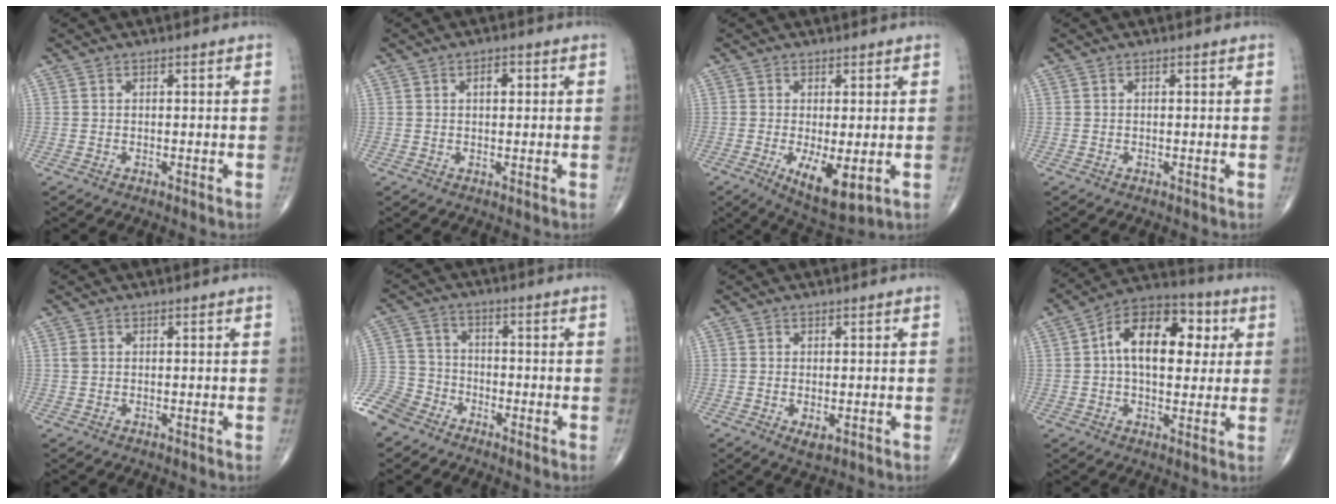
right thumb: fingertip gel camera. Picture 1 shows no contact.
{"total": 2.5, "force": [0.7, 1.4, 1.9], "torque": [-0.024, 0.003, 0.009]}
{"total": 8.0, "force": [-1.8, 3.0, 7.2], "torque": [-0.116, -0.024, -0.021]}
{"total": 0.0}
{"total": 0.9, "force": [0.2, 0.7, 0.5], "torque": [-0.011, 0.003, 0.005]}
{"total": 9.0, "force": [-6.6, 5.7, 2.0], "torque": [-0.040, 0.031, -0.140]}
{"total": 2.2, "force": [-0.7, 1.1, 1.8], "torque": [-0.029, -0.004, -0.007]}
{"total": 16.3, "force": [3.2, 9.6, 12.8], "torque": [-0.172, 0.020, 0.042]}